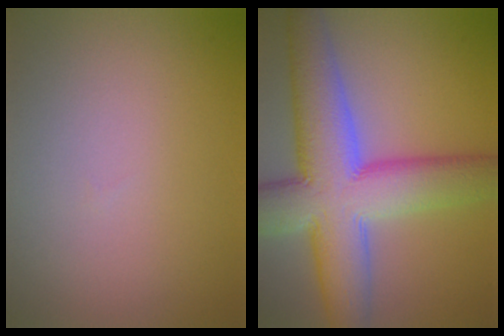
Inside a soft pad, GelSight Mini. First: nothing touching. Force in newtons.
{"total": 12.2, "press": 12.2, "slide": 0.7}